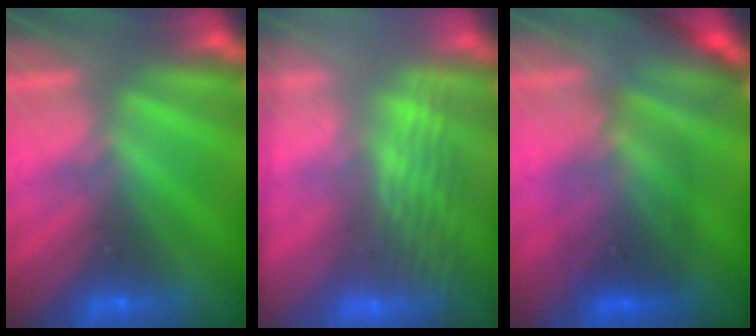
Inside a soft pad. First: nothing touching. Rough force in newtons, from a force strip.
{"total": 2.8}
{"total": 2.6}